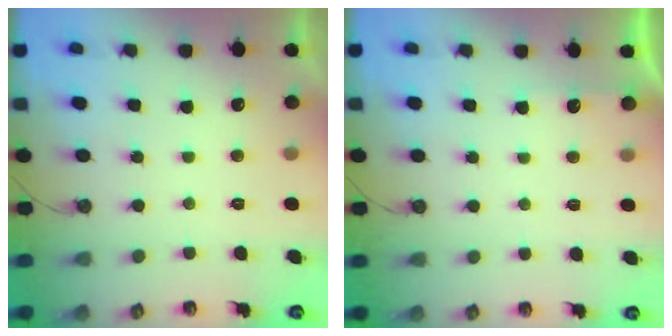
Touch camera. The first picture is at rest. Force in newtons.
{"total": 2.5, "press": 2.5, "slide": 0.4}